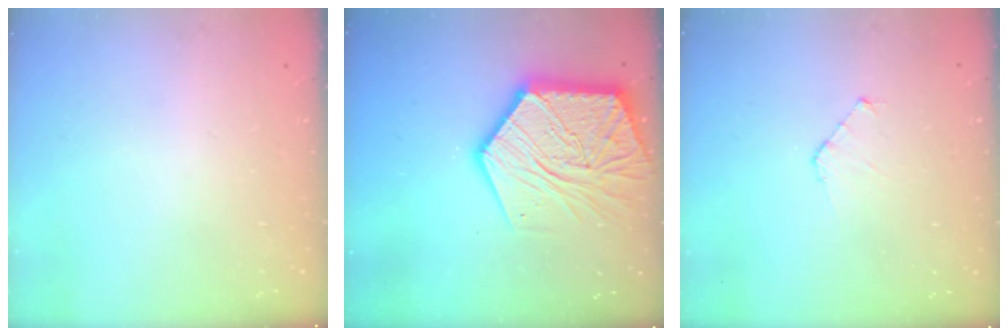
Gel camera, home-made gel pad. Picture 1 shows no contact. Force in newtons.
{"total": 22.3, "press": 22.2, "slide": 2.3}
{"total": 4.0, "press": 4.0, "slide": 0.3}